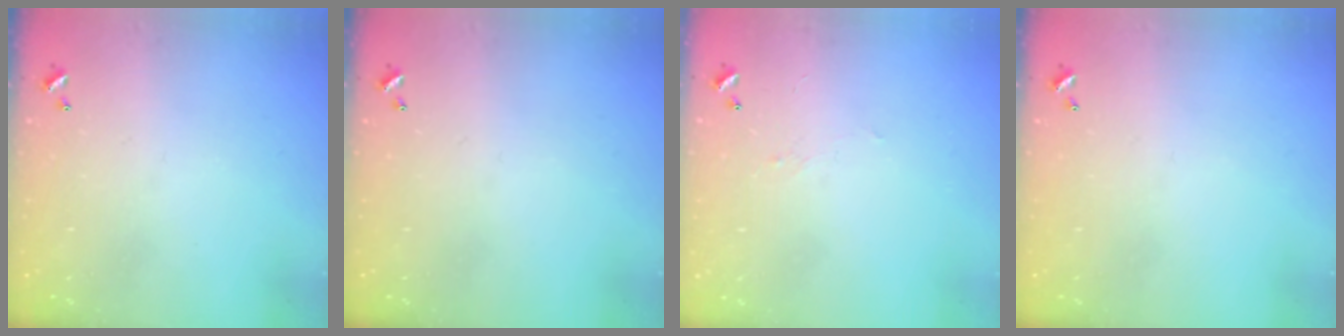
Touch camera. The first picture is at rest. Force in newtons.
{"total": 0.0}
{"total": 2.2, "press": 2.0, "slide": 0.8}
{"total": 0.0}